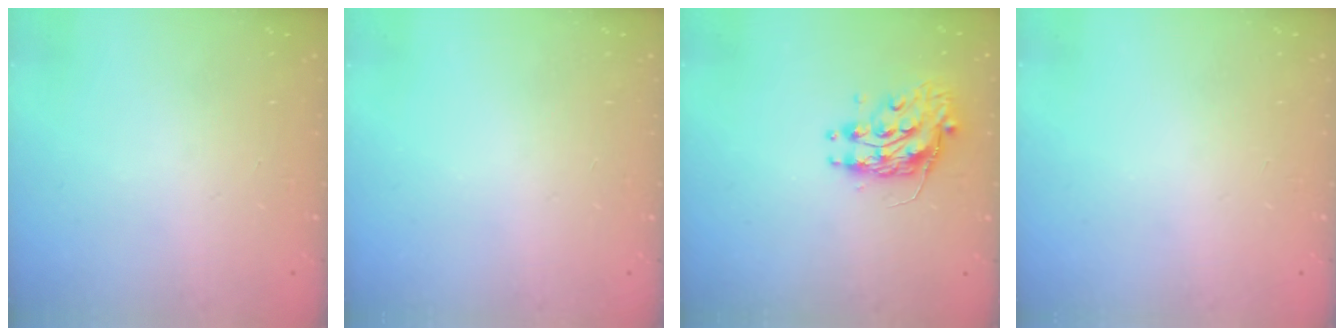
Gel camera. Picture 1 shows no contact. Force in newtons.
{"total": 0.0}
{"total": 9.6, "press": 9.6, "slide": 0.7}
{"total": 0.0}